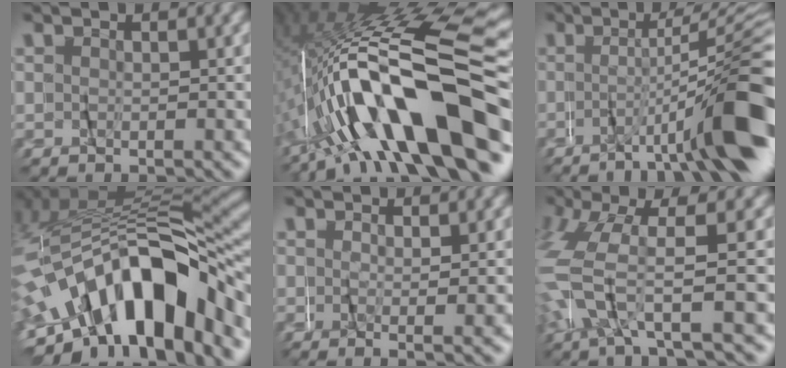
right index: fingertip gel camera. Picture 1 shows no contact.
{"total": 14.3, "force": [-2.5, 4.1, 13.5], "torque": [-0.257, 0.017, -0.035]}
{"total": 8.8, "force": [-5.4, -1.0, 6.9], "torque": [-0.072, 0.005, -0.081]}
{"total": 11.9, "force": [-5.5, 5.6, 9.0], "torque": [-0.167, -0.002, -0.078]}
{"total": 2.8, "force": [-1.3, -2.4, -0.5], "torque": [0.002, -0.013, -0.014]}
{"total": 5.4, "force": [-1.8, 1.5, 4.8], "torque": [-0.136, -0.010, -0.029]}